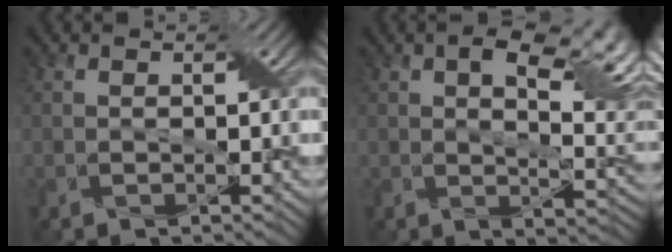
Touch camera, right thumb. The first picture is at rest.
{"total": 11.7, "force": [4.5, 5.8, 9.1], "torque": [-0.131, -0.005, 0.069]}